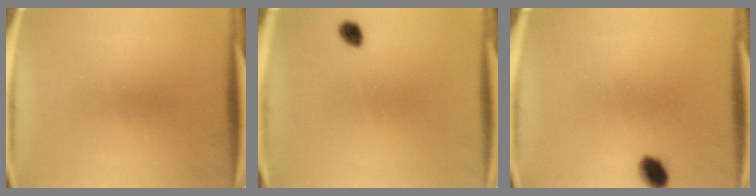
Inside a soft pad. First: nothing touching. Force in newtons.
{"total": 2.2}
{"total": 4.0}